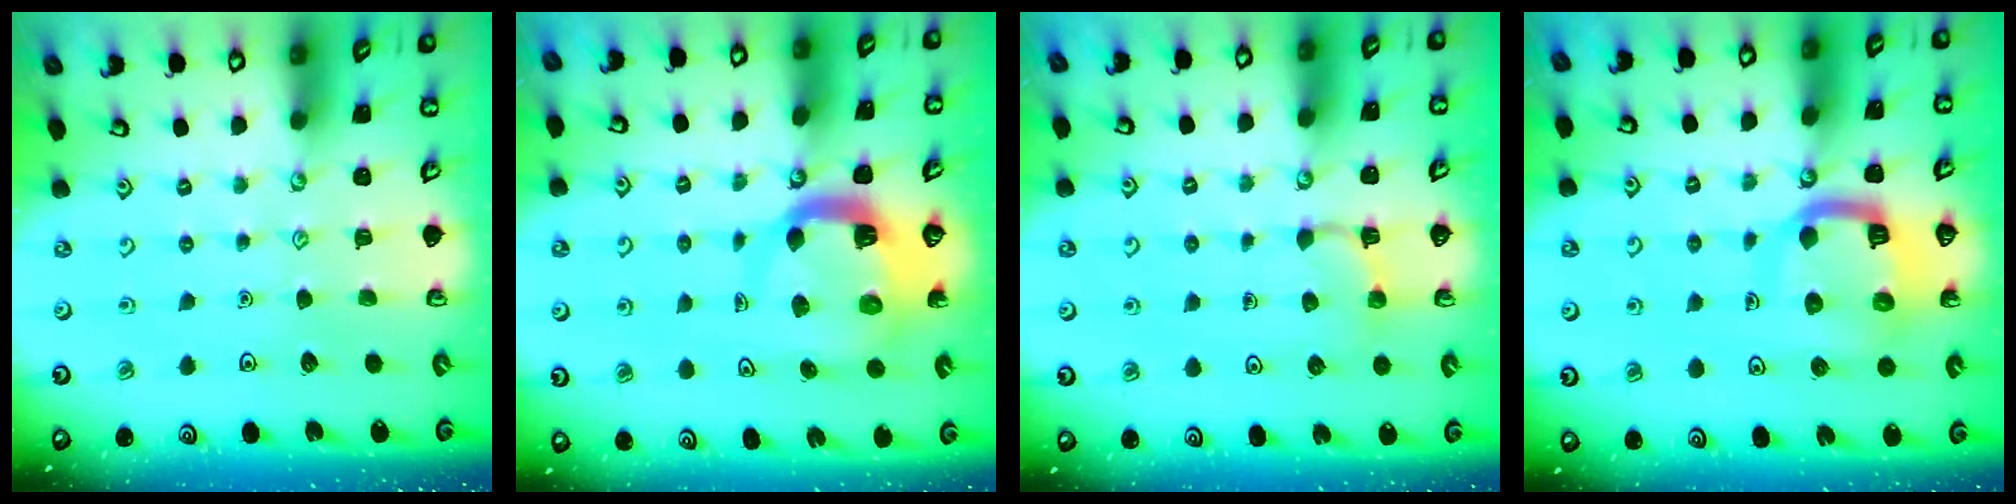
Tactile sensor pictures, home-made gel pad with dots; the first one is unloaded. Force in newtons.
{"total": 8.0, "press": 7.9, "slide": 1.0}
{"total": 3.5, "press": 3.4, "slide": 0.8}
{"total": 10.9, "press": 10.9, "slide": 1.2}